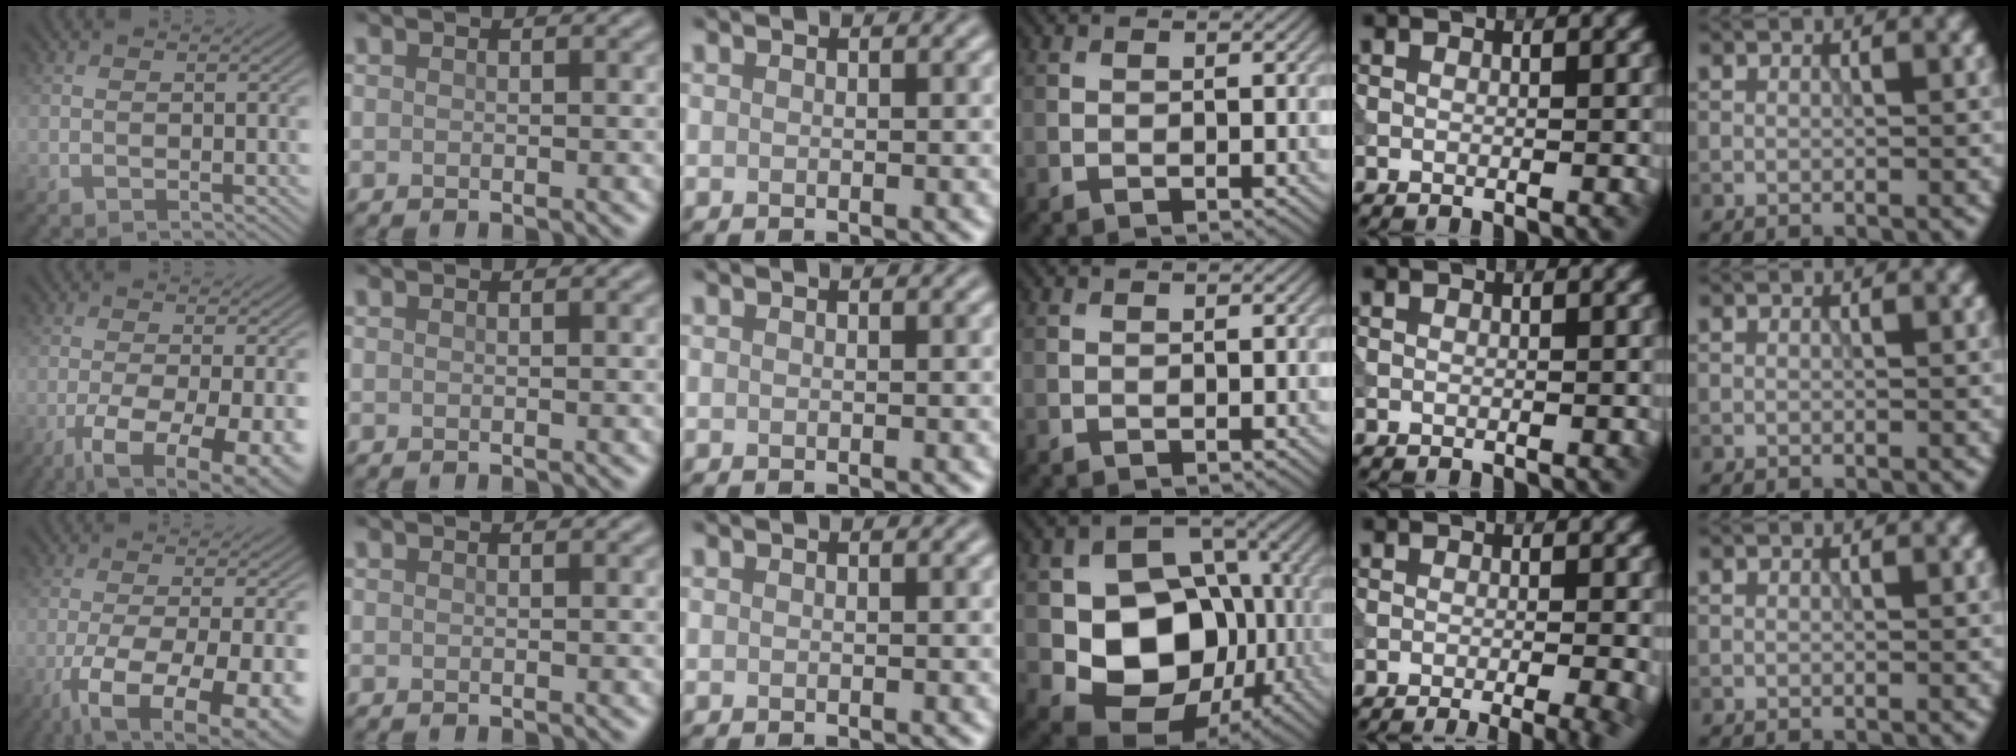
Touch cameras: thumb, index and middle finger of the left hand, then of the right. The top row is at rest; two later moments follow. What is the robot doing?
{"motion": "extract", "object": "tissue"}